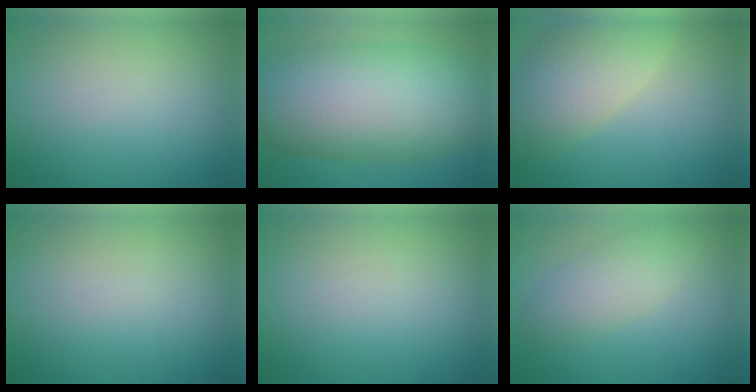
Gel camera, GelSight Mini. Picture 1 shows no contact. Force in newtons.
{"total": 13.1, "press": 13.1, "slide": 0.5}
{"total": 6.9, "press": 6.9, "slide": 0.9}
{"total": 0.0}
{"total": 0.0}
{"total": 3.3, "press": 3.3, "slide": 0.0}